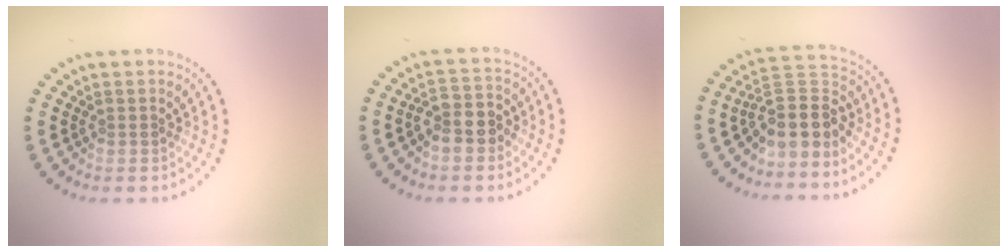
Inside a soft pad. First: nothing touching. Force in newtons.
{"total": 2.8, "press": 2.6, "slide": 1.1}
{"total": 4.2, "press": 3.5, "slide": 2.4}